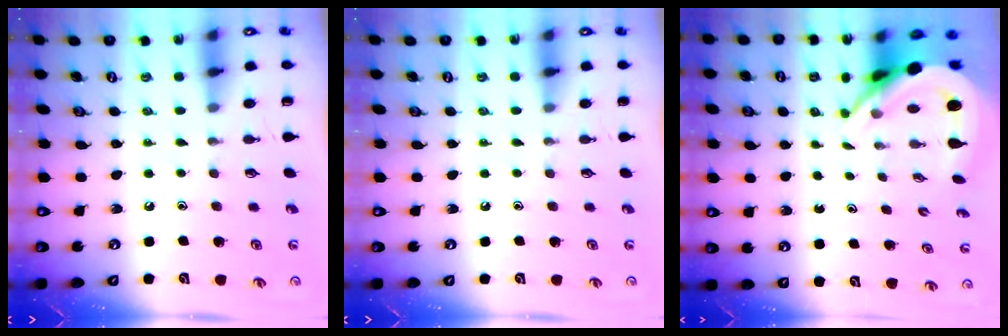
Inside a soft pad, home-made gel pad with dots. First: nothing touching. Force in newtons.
{"total": 0.0}
{"total": 7.1, "press": 7.0, "slide": 1.1}